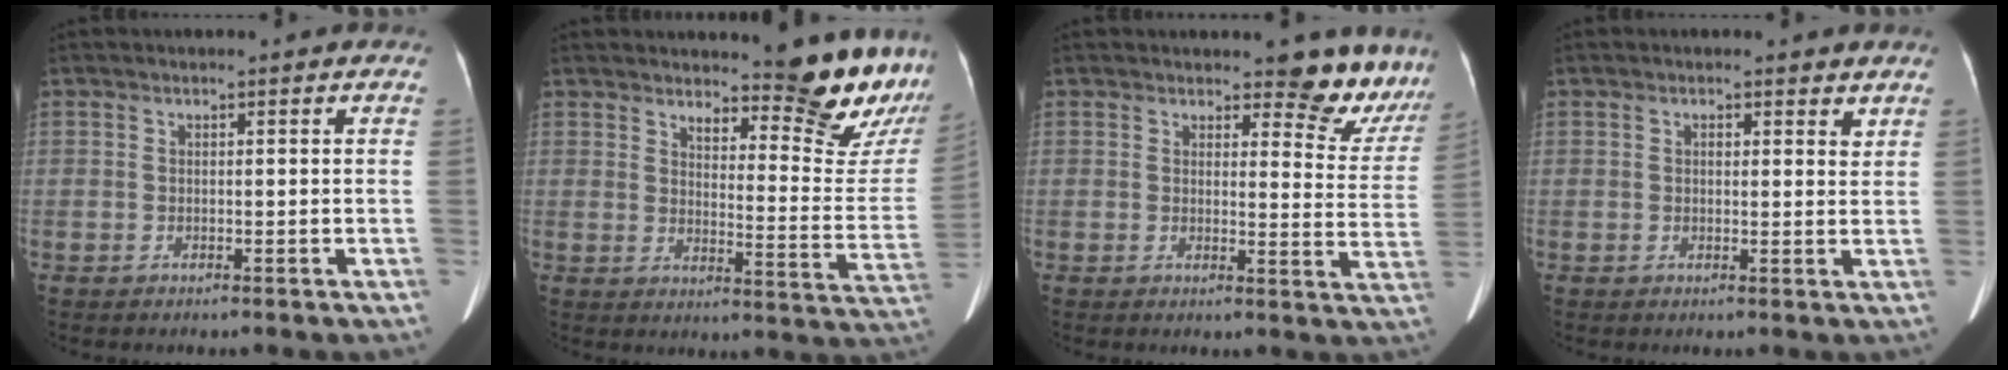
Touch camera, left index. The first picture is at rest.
{"total": 15.3, "force": [13.7, 1.5, 6.5], "torque": [-0.075, -0.092, 0.157]}
{"total": 8.8, "force": [8.0, 2.6, 2.6], "torque": [0.001, -0.031, 0.067]}
{"total": 2.7, "force": [1.7, 1.3, 1.6], "torque": [-0.018, 0.007, 0.022]}